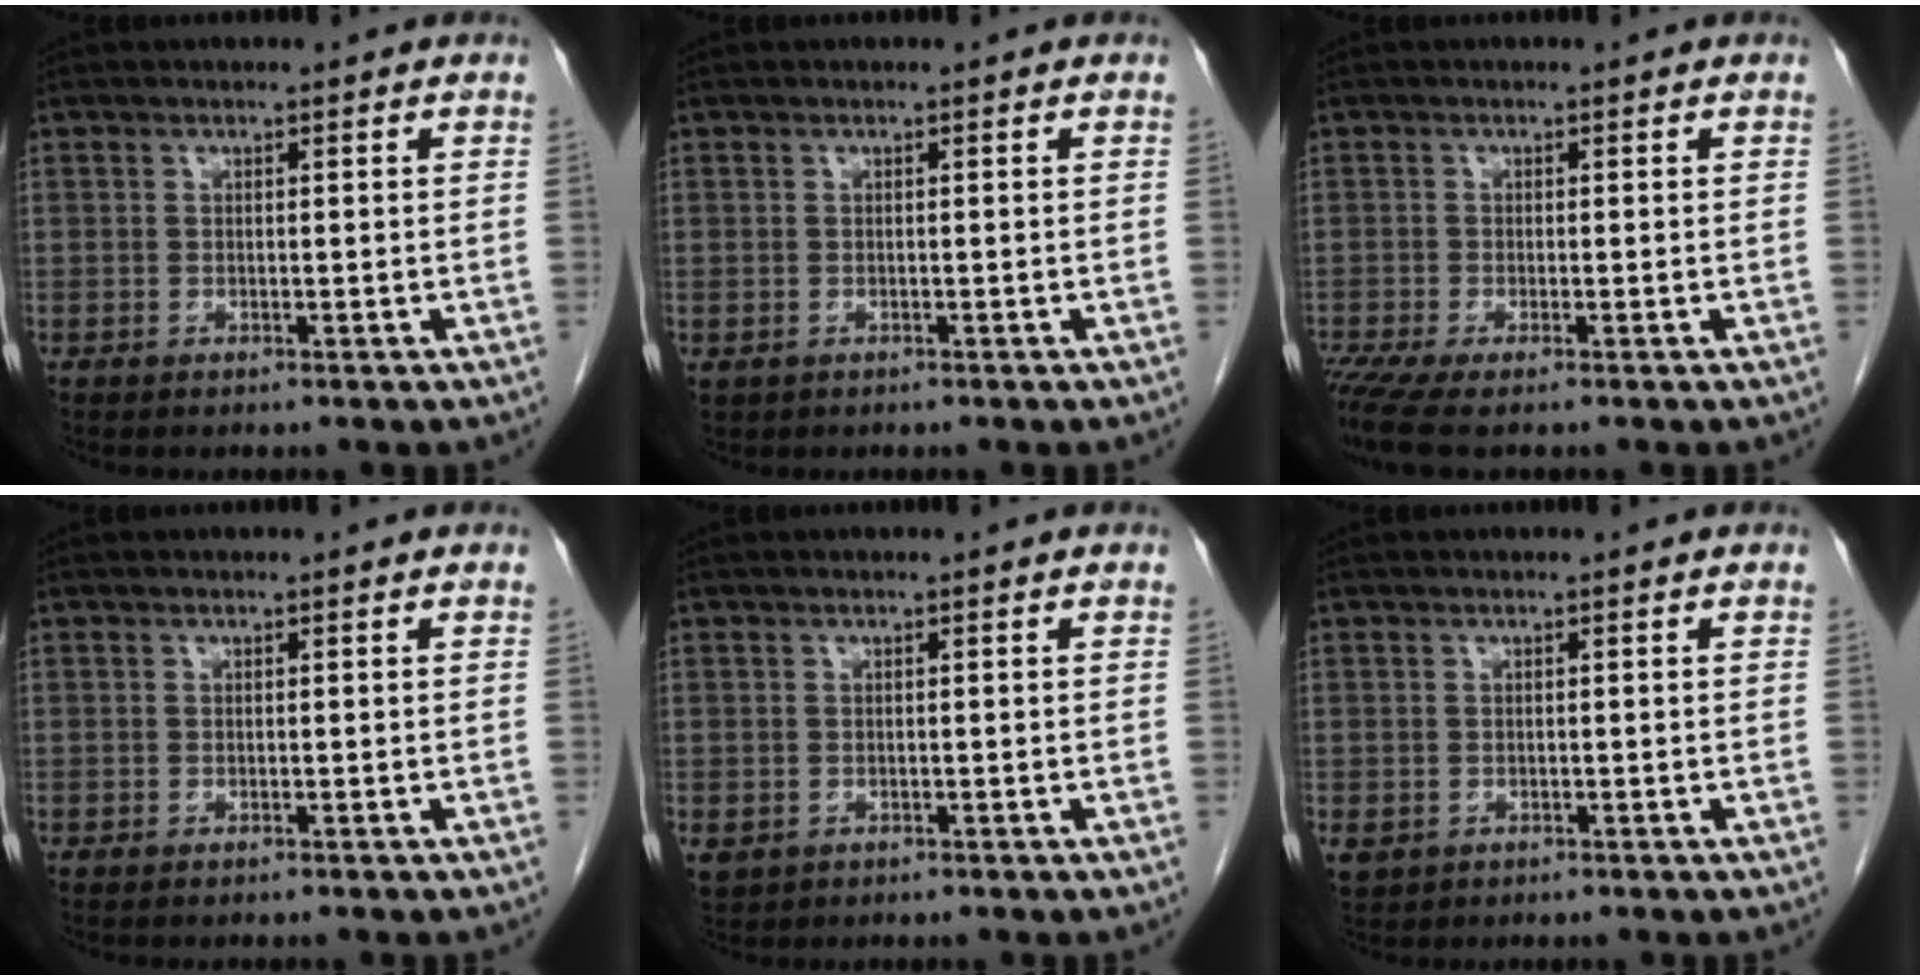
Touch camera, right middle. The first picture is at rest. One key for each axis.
{"total": 0.6, "fx": -0.2, "fy": 0.6, "fz": 0.1, "tx": -0.005, "ty": 0.004, "tz": 0.005}
{"total": 4.1, "fx": -2.9, "fy": 0.4, "fz": 2.9, "tx": -0.056, "ty": -0.012, "tz": -0.056}
{"total": 0.9, "fx": -0.8, "fy": 0.2, "fz": 0.4, "tx": -0.008, "ty": -0.002, "tz": -0.009}
{"total": 2.0, "fx": -0.7, "fy": 1.8, "fz": 0.7, "tx": -0.016, "ty": -0.001, "tz": 0.000}
{"total": 1.9, "fx": -0.6, "fy": 1.7, "fz": 0.7, "tx": -0.015, "ty": 0.001, "tz": 0.002}